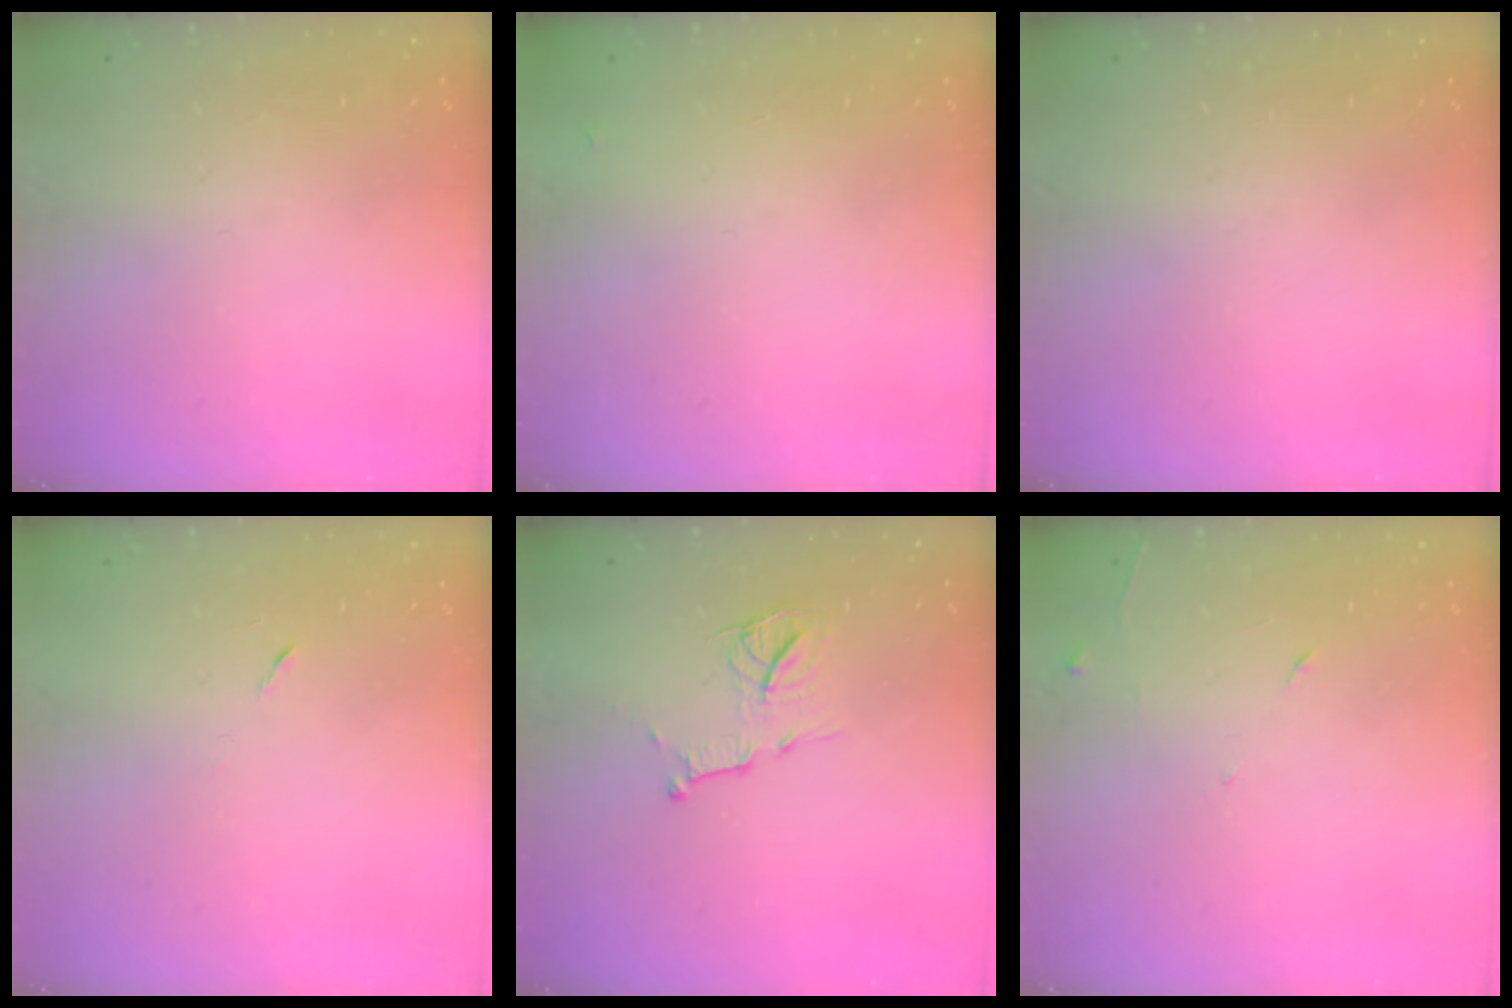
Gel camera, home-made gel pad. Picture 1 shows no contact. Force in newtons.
{"total": 2.8, "press": 2.8, "slide": 0.4}
{"total": 0.0}
{"total": 5.2, "press": 4.8, "slide": 2.1}
{"total": 11.0, "press": 10.9, "slide": 0.4}
{"total": 5.1, "press": 5.1, "slide": 0.8}